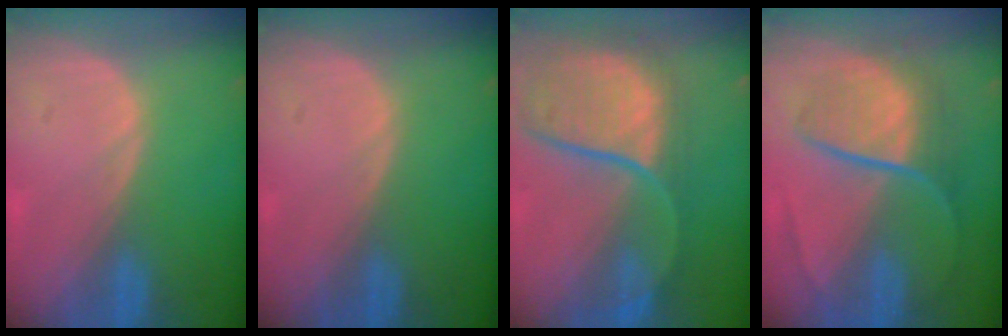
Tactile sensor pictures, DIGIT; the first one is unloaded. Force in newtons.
{"total": 0.0}
{"total": 11.7, "press": 9.8, "slide": 6.4}
{"total": 8.9, "press": 7.6, "slide": 4.5}